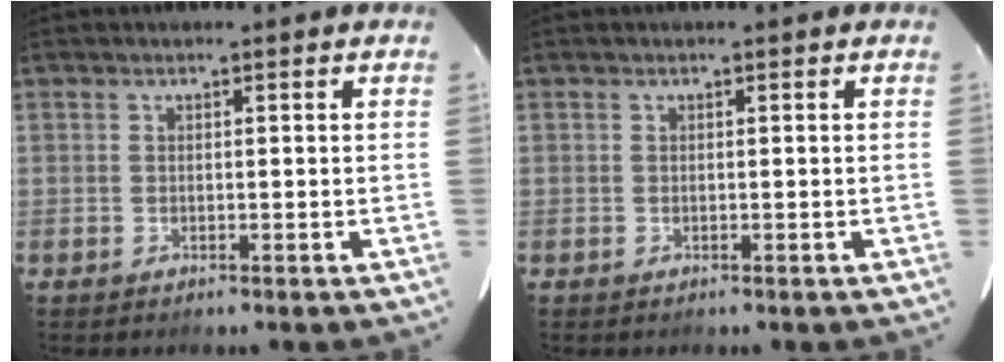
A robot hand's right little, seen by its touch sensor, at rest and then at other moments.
{"total": 0.0}